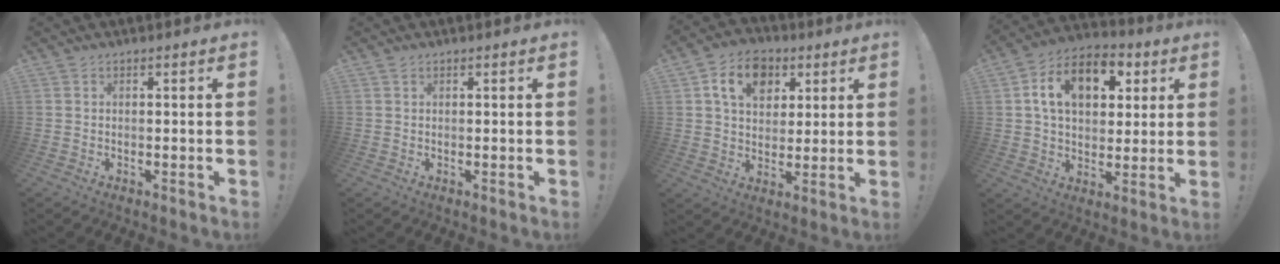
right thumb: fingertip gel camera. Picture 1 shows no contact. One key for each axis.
{"total": 0.6, "fx": 0.4, "fy": 0.2, "fz": 0.4, "tx": -0.006, "ty": -0.001, "tz": 0.006}
{"total": 12.3, "fx": 5.1, "fy": 9.1, "fz": 6.5, "tx": -0.097, "ty": -0.007, "tz": 0.096}
{"total": 14.8, "fx": 5.2, "fy": 9.9, "fz": 9.6, "tx": -0.152, "ty": -0.007, "tz": 0.094}